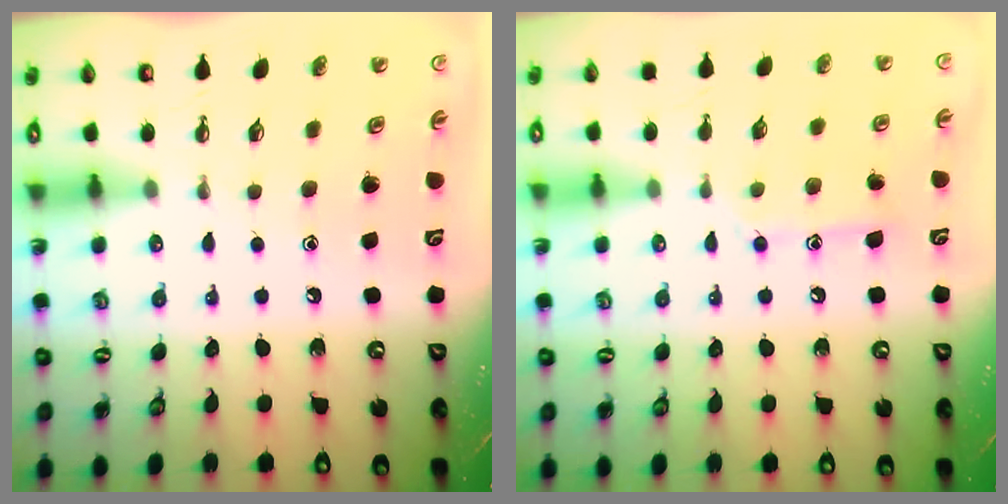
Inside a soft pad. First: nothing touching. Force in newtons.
{"total": 8.8, "press": 8.7, "slide": 0.7}